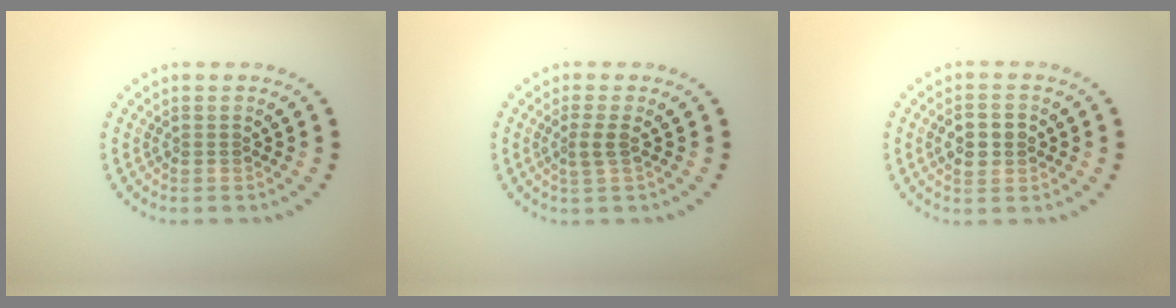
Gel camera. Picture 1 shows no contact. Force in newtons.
{"total": 1.4, "press": 1.1, "slide": 0.8}
{"total": 2.7, "press": 2.7, "slide": 0.2}